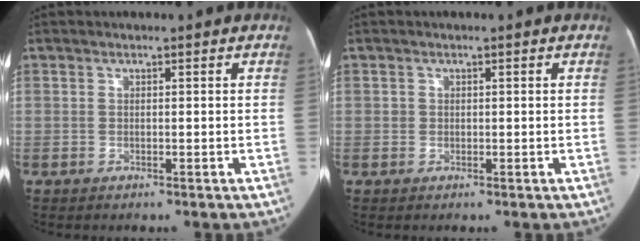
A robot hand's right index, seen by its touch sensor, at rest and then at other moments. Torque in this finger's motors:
{"motor_torque": [-0.04, 0.04, 0.01, 0.00]}